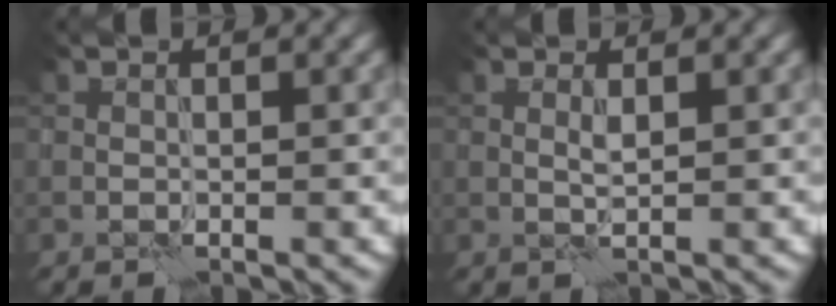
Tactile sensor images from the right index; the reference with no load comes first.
{"total": 0.9, "force": [0.3, 0.0, 0.9], "torque": [-0.021, 0.002, 0.003]}